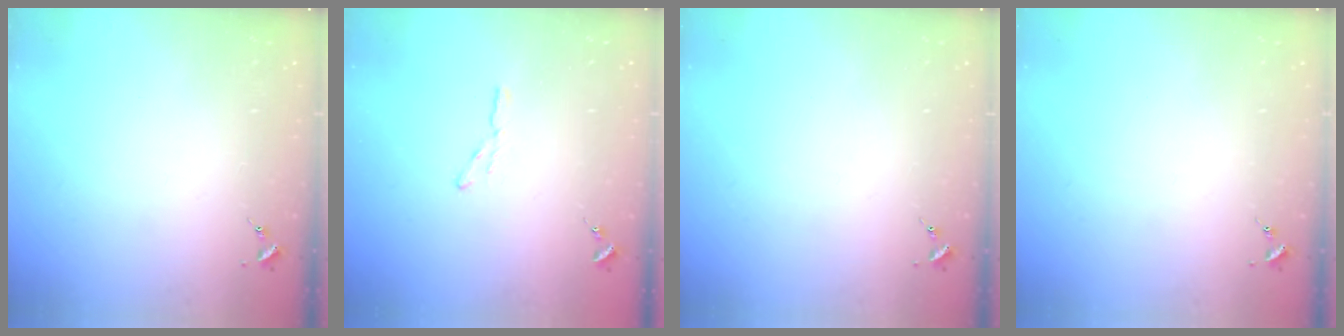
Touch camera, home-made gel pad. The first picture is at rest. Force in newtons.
{"total": 3.1, "press": 3.1, "slide": 0.3}
{"total": 0.0}
{"total": 0.0}